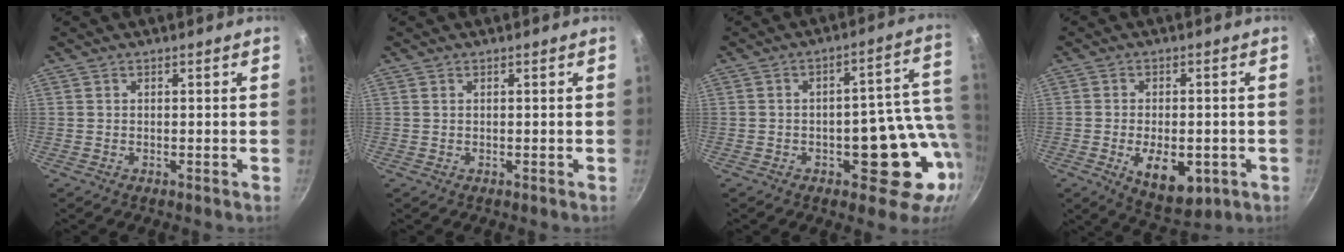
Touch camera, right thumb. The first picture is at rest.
{"total": 0.0}
{"total": 15.5, "force": [-2.8, 8.4, 12.7], "torque": [-0.093, 0.025, -0.027]}
{"total": 10.8, "force": [-3.1, 5.9, 8.4], "torque": [-0.103, 0.003, -0.031]}